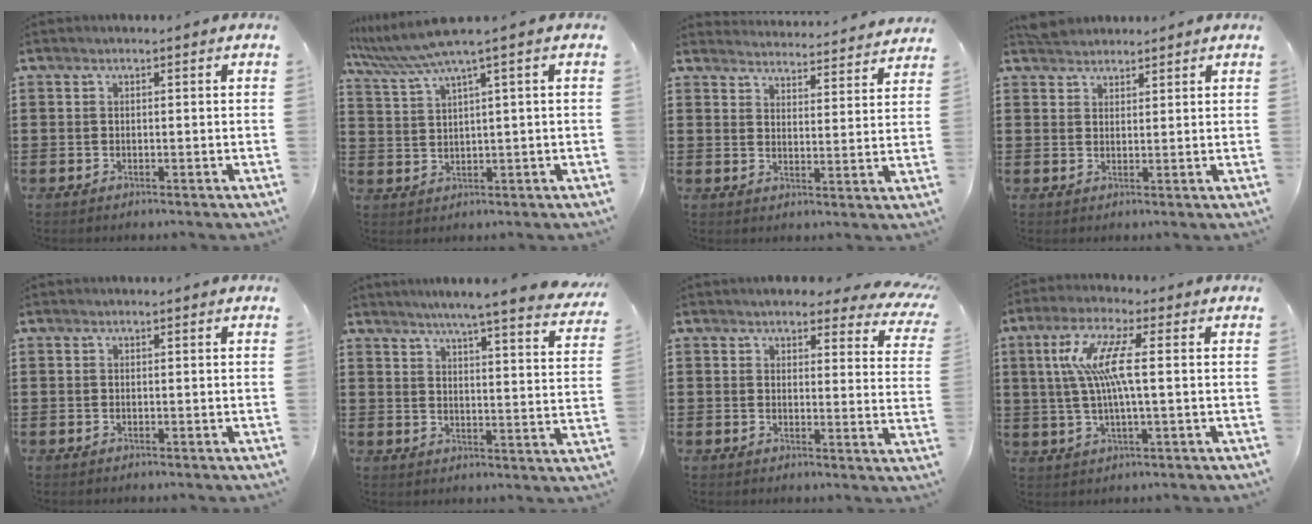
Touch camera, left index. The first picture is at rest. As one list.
[{"total": 4.9, "force": [2.9, -0.3, 4.0], "torque": [-0.094, -0.017, 0.046]}, {"total": 3.8, "force": [3.7, -0.4, -0.5], "torque": [0.002, -0.032, 0.062]}, {"total": 2.3, "force": [2.2, 0.5, -0.3], "torque": [-0.001, 0.003, 0.045]}, {"total": 0.0}, {"total": 5.3, "force": [4.7, -0.6, 2.3], "torque": [-0.056, -0.030, 0.077]}, {"total": 4.2, "force": [3.7, 1.4, 1.2], "torque": [-0.032, -0.011, 0.065]}, {"total": 8.4, "force": [1.2, 1.3, 8.2], "torque": [-0.179, -0.005, 0.009]}]